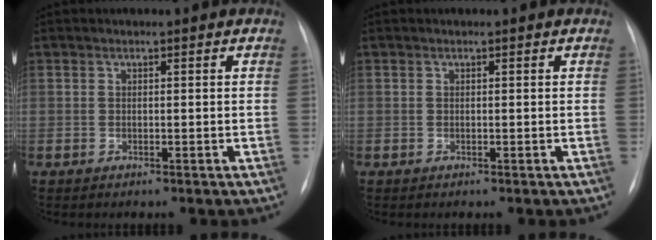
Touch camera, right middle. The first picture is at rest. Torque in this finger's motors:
{"motor_torque": [-0.01, 0.01, 0.00, 0.00]}